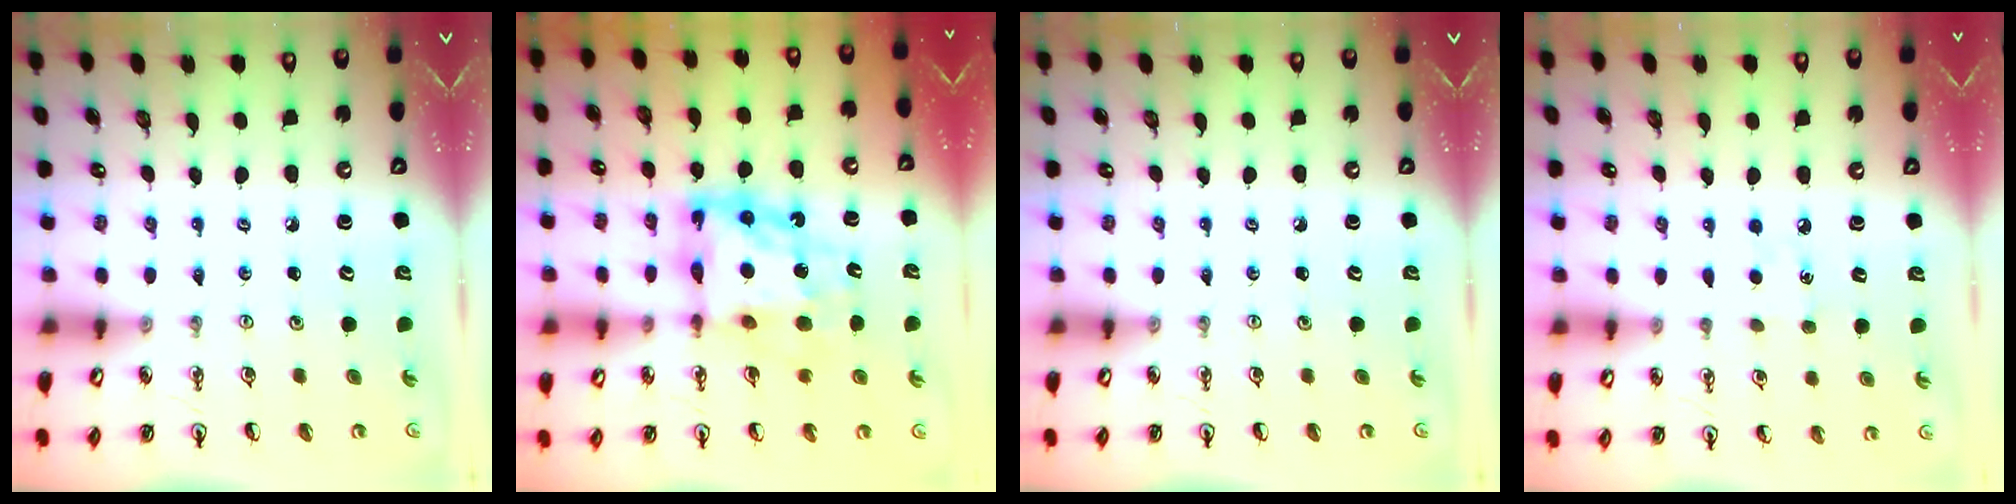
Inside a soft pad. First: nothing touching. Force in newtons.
{"total": 12.6, "press": 12.6, "slide": 1.1}
{"total": 0.0}
{"total": 4.0, "press": 4.0, "slide": 0.4}